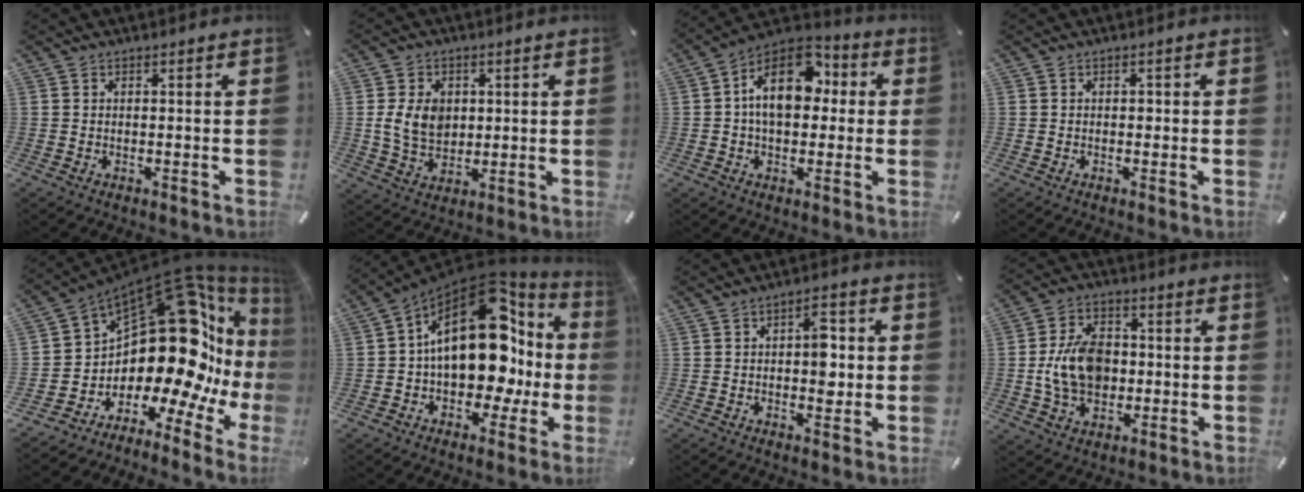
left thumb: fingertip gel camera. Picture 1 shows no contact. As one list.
[{"total": 8.4, "force": [1.1, 6.7, 5.0], "torque": [-0.115, -0.001, 0.015]}, {"total": 15.2, "force": [2.4, 10.1, 11.2], "torque": [-0.197, -0.003, 0.038]}, {"total": 0.8, "force": [-0.1, 0.7, 0.4], "torque": [-0.009, 0.003, -0.003]}, {"total": 22.1, "force": [8.8, 11.0, 17.1], "torque": [-0.292, -0.123, 0.164]}, {"total": 23.6, "force": [4.6, 14.2, 18.2], "torque": [-0.284, -0.037, 0.079]}, {"total": 7.1, "force": [0.2, 4.0, 5.8], "torque": [-0.068, -0.002, -0.005]}, {"total": 11.8, "force": [-0.7, 8.9, 7.7], "torque": [-0.146, 0.009, -0.014]}]